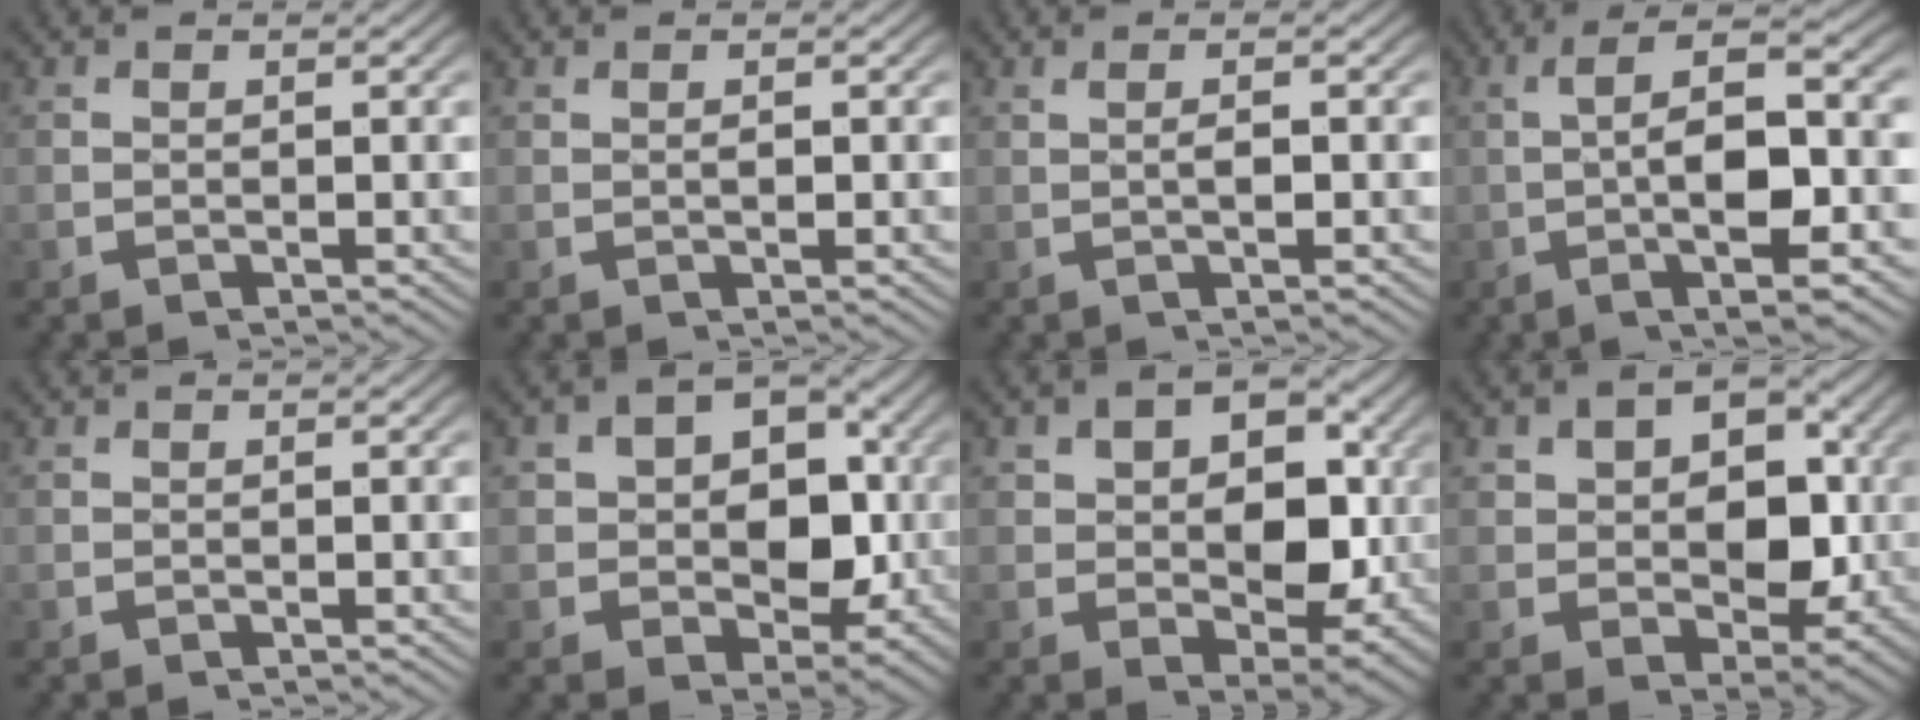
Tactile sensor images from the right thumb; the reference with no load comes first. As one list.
[{"total": 0.9, "force": [0.2, 0.2, 0.8], "torque": [-0.018, -0.003, 0.006]}, {"total": 1.8, "force": [0.2, 0.1, 1.8], "torque": [-0.036, 0.003, 0.006]}, {"total": 9.7, "force": [0.2, 3.7, 9.0], "torque": [-0.149, -0.002, 0.004]}, {"total": 0.0}, {"total": 9.6, "force": [0.6, 7.3, 6.3], "torque": [-0.123, -0.036, 0.022]}, {"total": 9.6, "force": [1.3, 6.7, 6.7], "torque": [-0.119, -0.036, 0.034]}, {"total": 8.6, "force": [1.0, 6.3, 5.8], "torque": [-0.110, -0.035, 0.031]}]